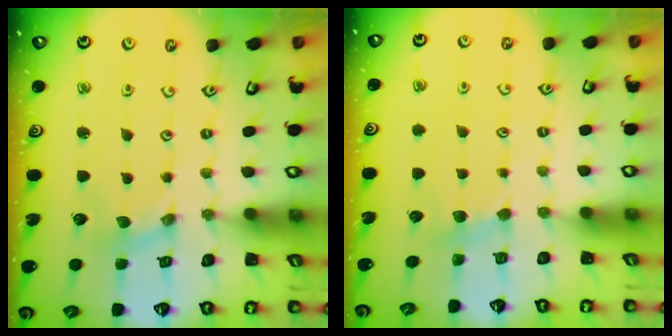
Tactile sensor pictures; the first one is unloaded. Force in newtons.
{"total": 3.3, "press": 3.3, "slide": 0.6}